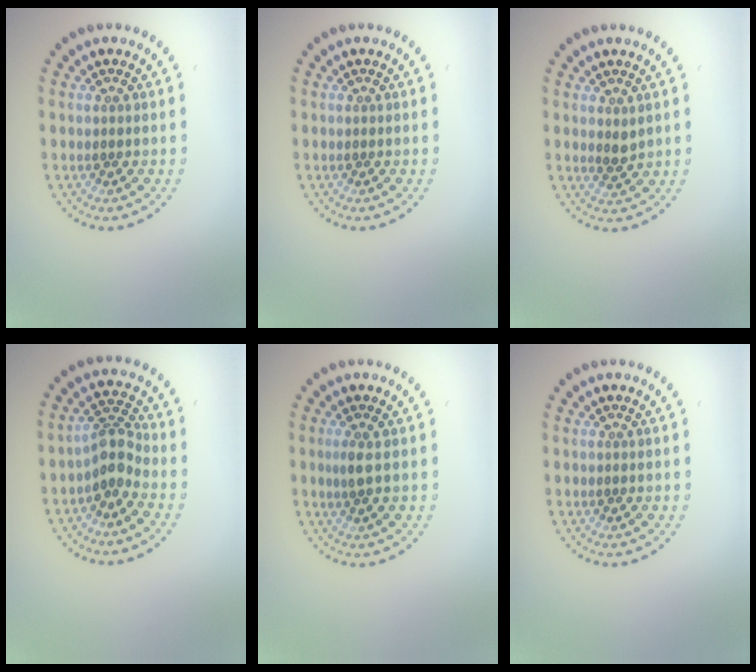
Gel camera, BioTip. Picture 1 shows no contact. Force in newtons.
{"total": 0.0}
{"total": 1.1, "press": 1.0, "slide": 0.6}
{"total": 2.7, "press": 2.0, "slide": 1.8}
{"total": 1.0, "press": 0.9, "slide": 0.5}
{"total": 0.0}